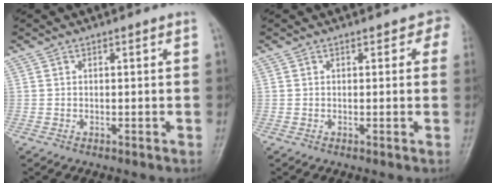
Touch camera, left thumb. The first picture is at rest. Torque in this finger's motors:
{"motor_torque": [0.08, 0.32, 0.01, -0.07, 0.00]}